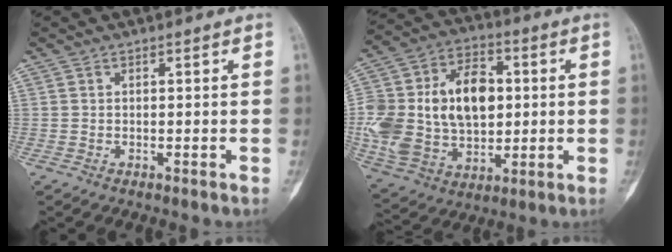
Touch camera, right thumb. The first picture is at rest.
{"total": 26.4, "force": [1.7, 17.9, 19.3], "torque": [-0.382, 0.017, 0.045]}